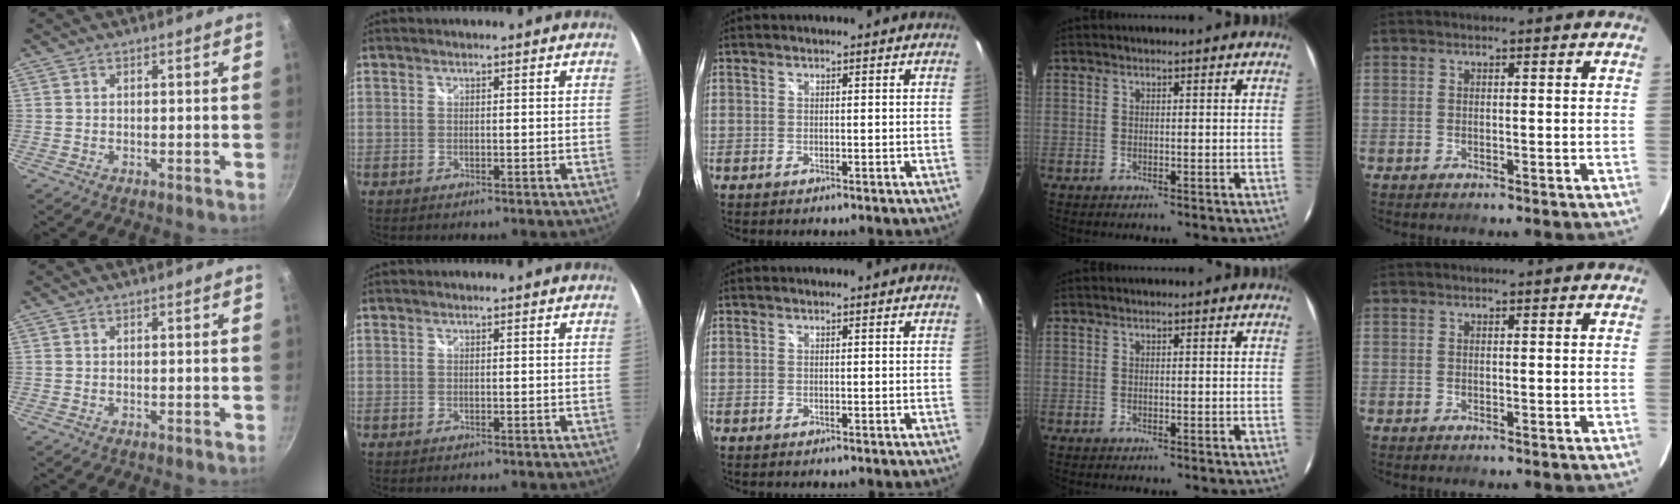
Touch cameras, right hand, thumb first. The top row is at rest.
{}